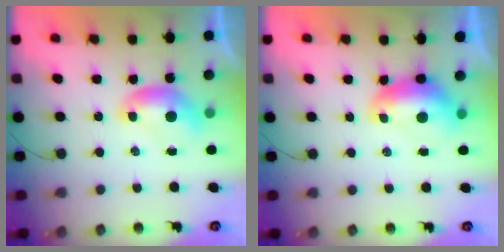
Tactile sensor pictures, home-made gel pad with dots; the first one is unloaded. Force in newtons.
{"total": 1.9, "press": 1.8, "slide": 0.7}